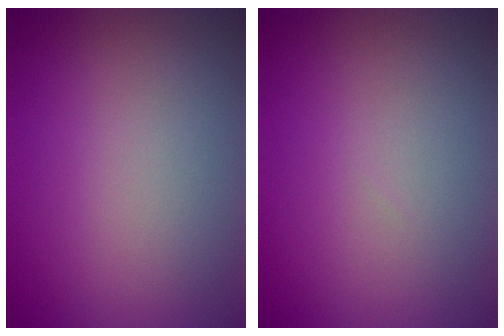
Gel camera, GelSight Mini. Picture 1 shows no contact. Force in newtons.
{"total": 0.0}